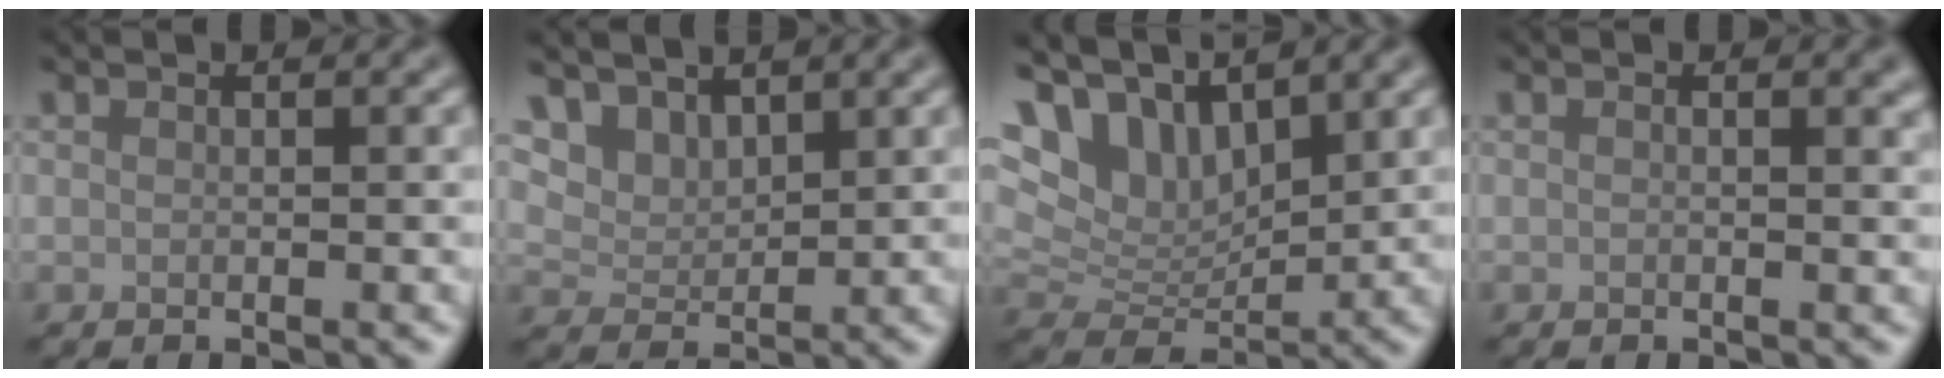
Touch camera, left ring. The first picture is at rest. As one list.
[{"total": 4.0, "force": [3.0, 2.0, 1.5], "torque": [-0.042, -0.016, 0.068]}, {"total": 9.1, "force": [5.9, 4.9, 5.0], "torque": [-0.110, 0.021, 0.101]}, {"total": 1.2, "force": [0.3, 0.3, 1.1], "torque": [-0.012, -0.003, 0.005]}]